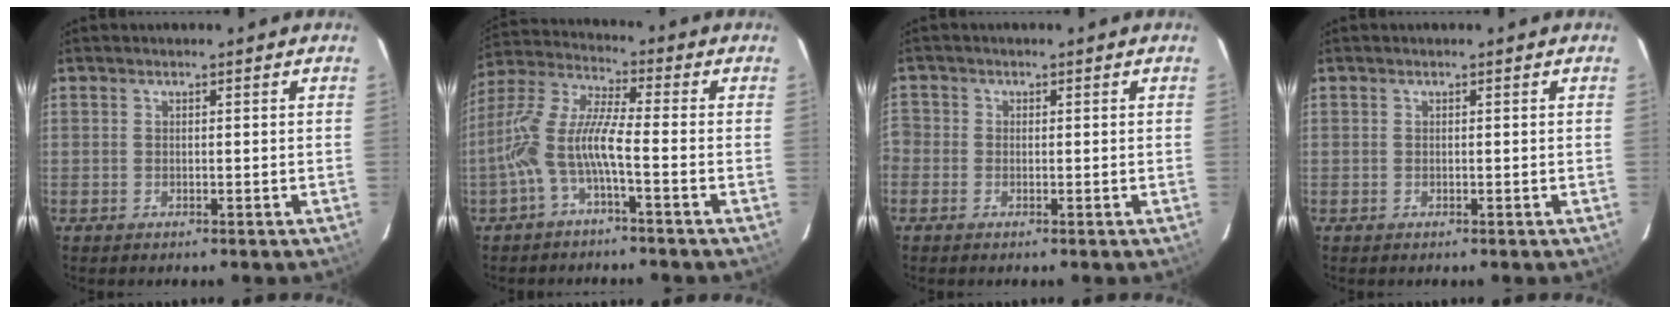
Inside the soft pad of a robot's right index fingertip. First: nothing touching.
{"total": 9.3, "force": [-3.3, 1.3, 8.7], "torque": [-0.202, 0.013, -0.065]}
{"total": 2.1, "force": [-0.9, 1.8, 0.5], "torque": [-0.012, 0.000, -0.027]}
{"total": 0.0}